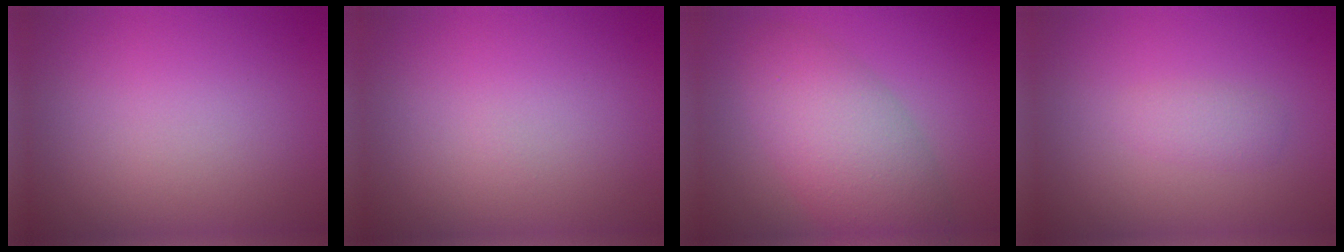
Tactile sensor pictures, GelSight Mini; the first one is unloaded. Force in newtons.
{"total": 0.0}
{"total": 6.1, "press": 6.1, "slide": 0.3}
{"total": 1.2, "press": 1.2, "slide": 0.1}